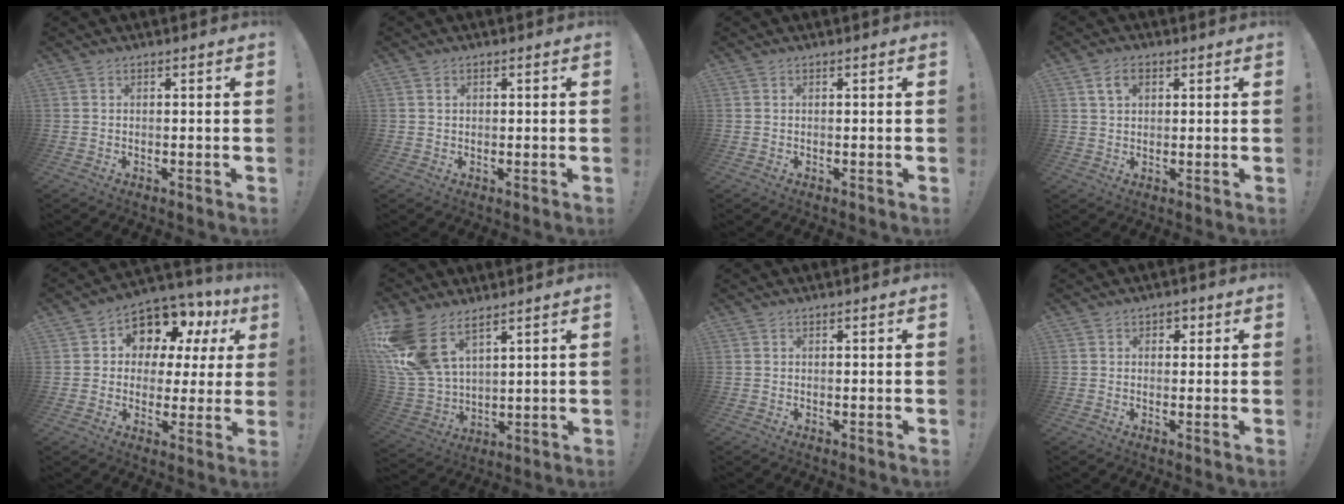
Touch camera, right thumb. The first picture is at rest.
{"total": 1.0, "force": [0.5, 0.7, 0.6], "torque": [-0.007, 0.000, 0.008]}
{"total": 0.0}
{"total": 5.0, "force": [2.2, 3.3, 3.0], "torque": [-0.055, 0.005, 0.041]}
{"total": 9.6, "force": [5.6, 6.5, 4.4], "torque": [-0.062, -0.053, 0.101]}
{"total": 15.2, "force": [9.1, 8.2, 9.0], "torque": [-0.200, -0.049, 0.177]}
{"total": 0.0}
{"total": 2.0, "force": [0.1, 1.8, 0.8], "torque": [-0.004, 0.003, 0.000]}